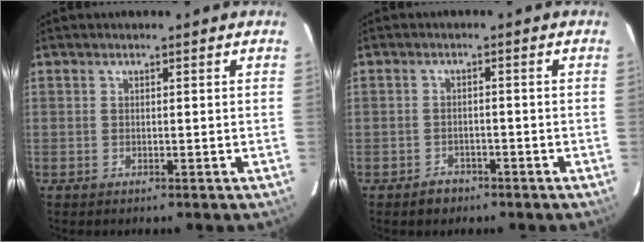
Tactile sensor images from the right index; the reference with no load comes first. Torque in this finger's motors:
{"motor_torque": [0.00, -0.04, -0.14, -0.05]}